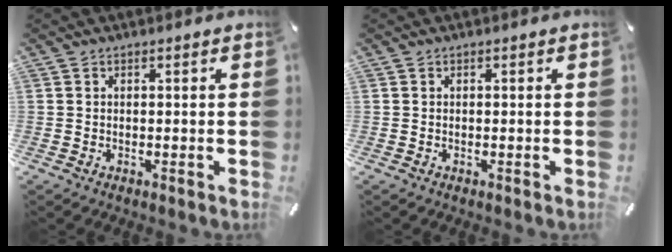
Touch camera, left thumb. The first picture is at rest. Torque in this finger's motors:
{"motor_torque": [0.00, 0.00, 0.00, 0.00, 0.00]}